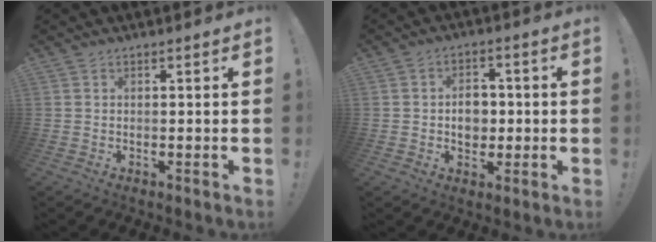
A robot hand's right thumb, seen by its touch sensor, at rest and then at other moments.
{"total": 7.1, "force": [-0.2, 5.8, 4.1], "torque": [-0.062, 0.004, -0.005]}